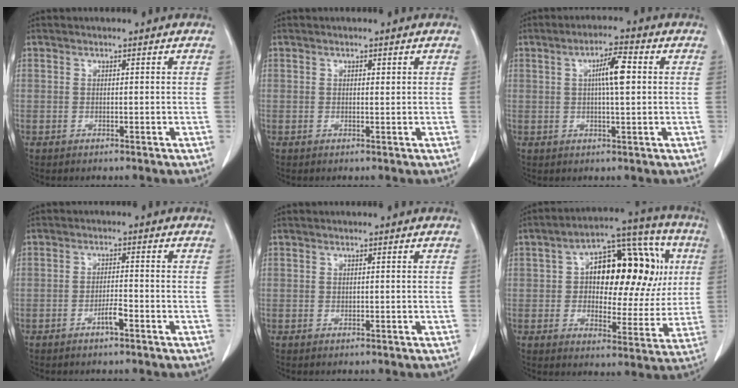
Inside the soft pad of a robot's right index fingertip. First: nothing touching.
{"total": 0.6, "force": [0.3, 0.2, 0.5], "torque": [-0.008, -0.001, 0.005]}
{"total": 5.6, "force": [1.0, 0.7, 5.5], "torque": [-0.096, 0.009, 0.016]}
{"total": 2.5, "force": [-1.4, 0.3, 2.0], "torque": [-0.036, 0.001, -0.027]}
{"total": 0.0}
{"total": 18.9, "force": [3.7, 9.3, 16.0], "torque": [-0.216, 0.052, 0.053]}